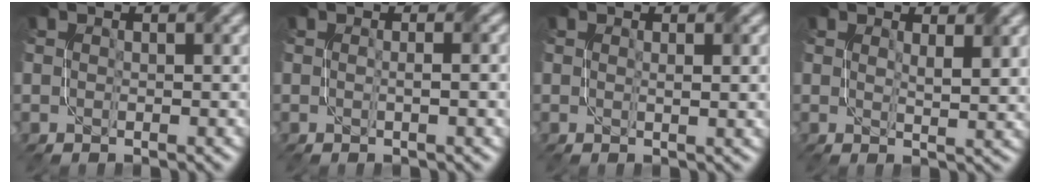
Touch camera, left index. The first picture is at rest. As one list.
[{"total": 2.3, "force": [0.1, 0.5, 2.3], "torque": [-0.030, 0.001, -0.005]}, {"total": 2.0, "force": [0.5, 0.4, 1.8], "torque": [-0.021, 0.003, 0.008]}, {"total": 2.4, "force": [1.3, 0.4, 2.0], "torque": [-0.031, -0.004, 0.025]}]